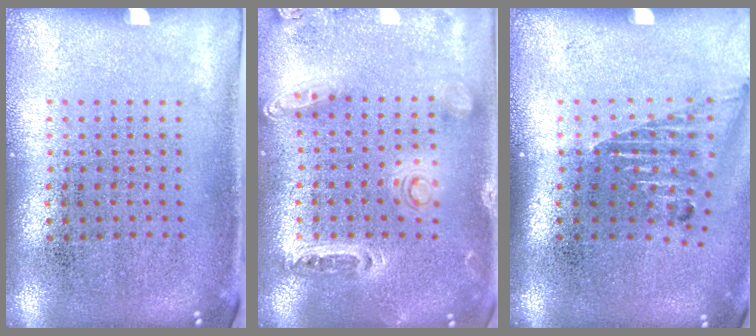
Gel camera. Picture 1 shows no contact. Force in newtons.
{"total": 1.4, "press": 1.3, "slide": 0.3}
{"total": 1.5, "press": 1.2, "slide": 0.9}